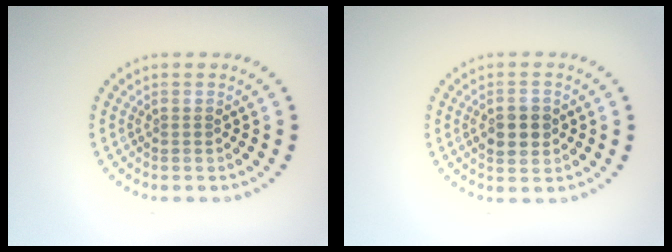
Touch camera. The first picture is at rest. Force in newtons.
{"total": 3.5, "press": 3.5, "slide": 0.2}